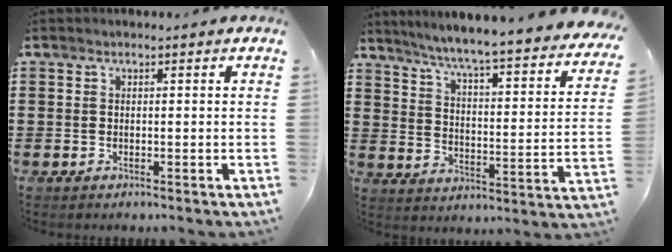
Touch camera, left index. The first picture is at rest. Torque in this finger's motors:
{"motor_torque": [0.54, 0.33, 1.05, 0.17]}